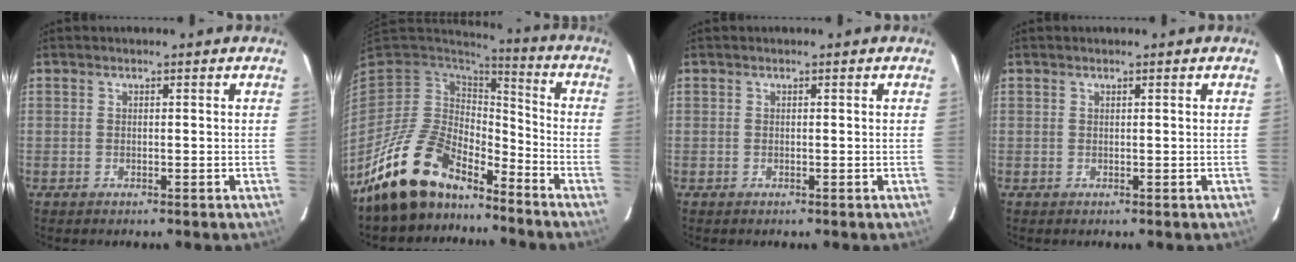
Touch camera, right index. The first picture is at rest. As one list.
[{"total": 15.8, "force": [-12.6, 6.5, 6.8], "torque": [-0.149, -0.003, -0.225]}, {"total": 0.0}, {"total": 0.0}]